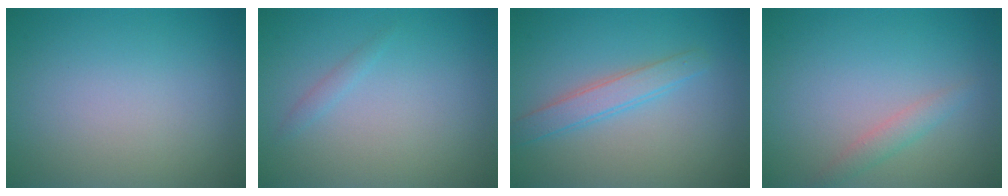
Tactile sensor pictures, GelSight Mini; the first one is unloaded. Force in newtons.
{"total": 0.7, "press": 0.7, "slide": 0.0}
{"total": 2.4, "press": 2.4, "slide": 0.1}
{"total": 1.4, "press": 1.4, "slide": 0.1}